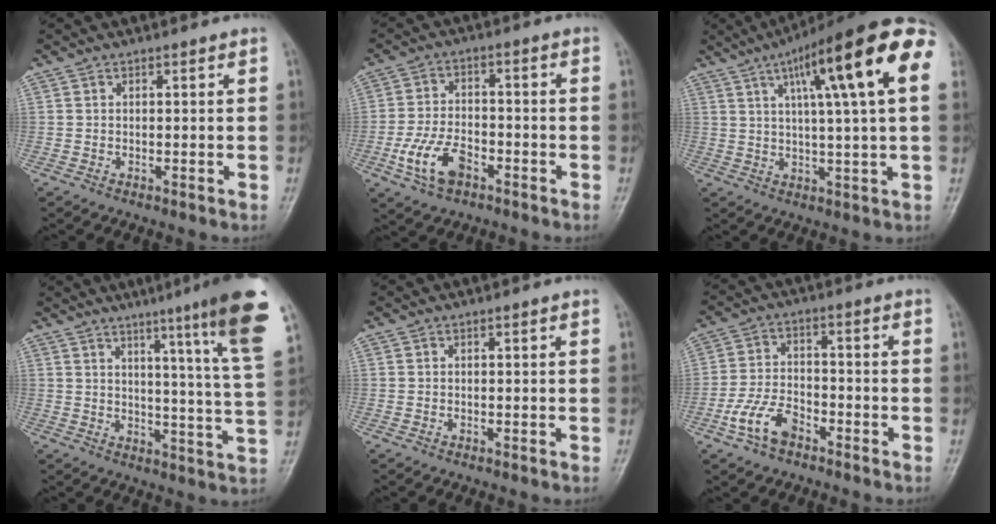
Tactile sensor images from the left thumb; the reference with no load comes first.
{"total": 8.9, "force": [-4.3, 5.0, 6.0], "torque": [-0.117, 0.022, -0.079]}
{"total": 20.7, "force": [7.5, 3.4, 19.0], "torque": [-0.278, 0.013, 0.103]}
{"total": 17.2, "force": [10.5, -0.1, 13.5], "torque": [-0.169, -0.060, 0.123]}
{"total": 0.0}
{"total": 7.8, "force": [-4.4, 4.3, 4.8], "torque": [-0.094, 0.028, -0.086]}